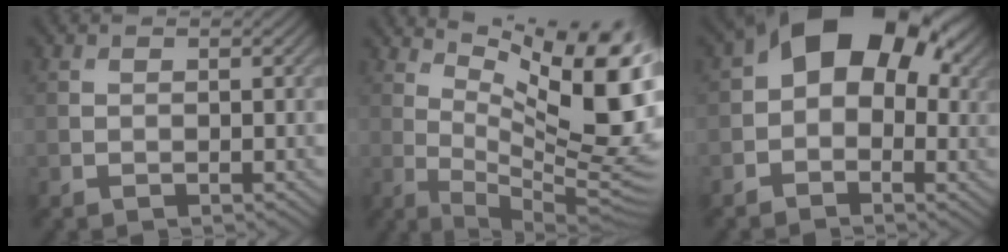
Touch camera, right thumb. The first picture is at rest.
{"total": 16.7, "force": [6.1, 5.2, 14.6], "torque": [-0.216, 0.009, 0.106]}
{"total": 13.2, "force": [3.0, 8.5, 9.6], "torque": [-0.126, 0.013, 0.035]}